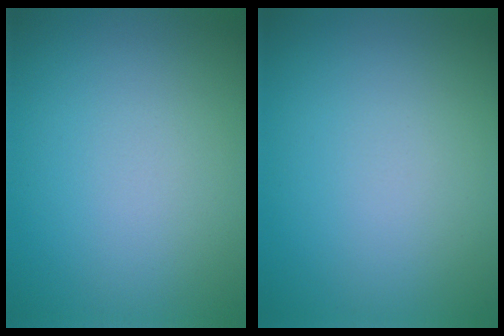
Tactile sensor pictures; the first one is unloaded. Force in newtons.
{"total": 0.0}